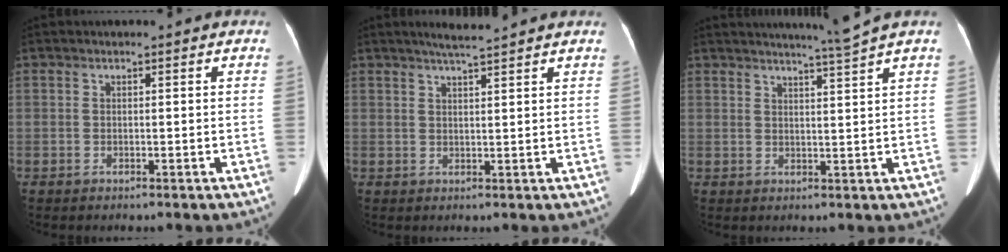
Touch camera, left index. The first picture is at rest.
{"total": 4.3, "force": [3.7, -0.6, 2.0], "torque": [-0.036, 0.013, 0.060]}
{"total": 4.4, "force": [3.7, -2.0, 1.3], "torque": [-0.023, -0.016, 0.059]}